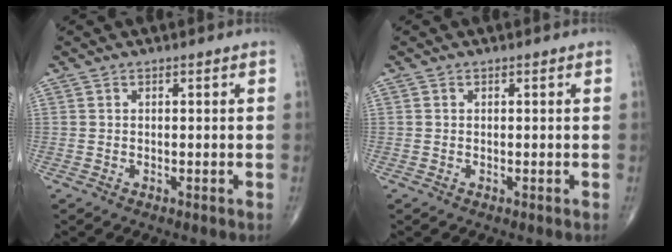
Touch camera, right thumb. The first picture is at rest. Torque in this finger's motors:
{"motor_torque": [-0.25, -0.02, -0.25, -0.17, -0.02]}